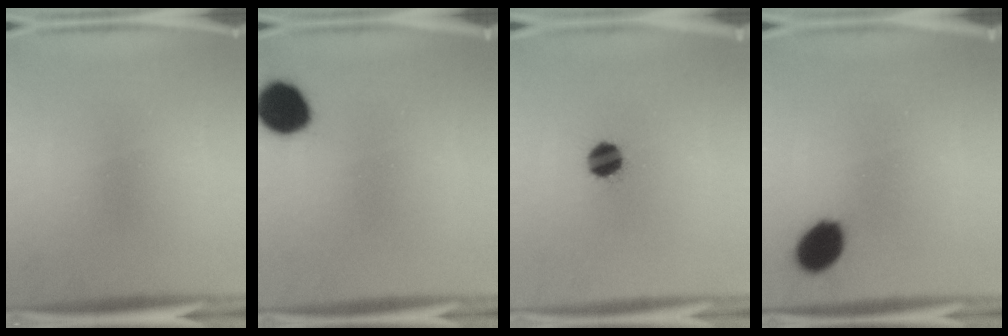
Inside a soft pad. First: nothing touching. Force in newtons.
{"total": 10.3}
{"total": 6.4}
{"total": 8.4}